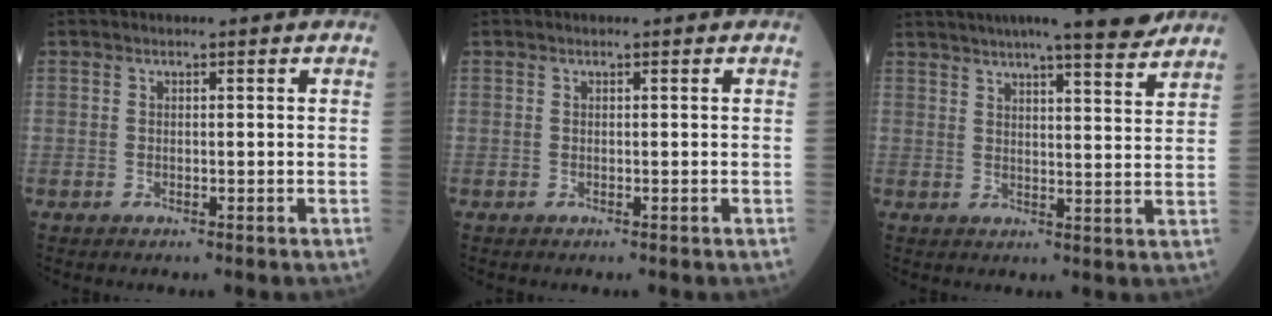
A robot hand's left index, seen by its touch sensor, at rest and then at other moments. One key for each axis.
{"total": 0.0}
{"total": 15.5, "fx": 13.2, "fy": 1.2, "fz": 7.9, "tx": -0.125, "ty": 0.010, "tz": 0.178}